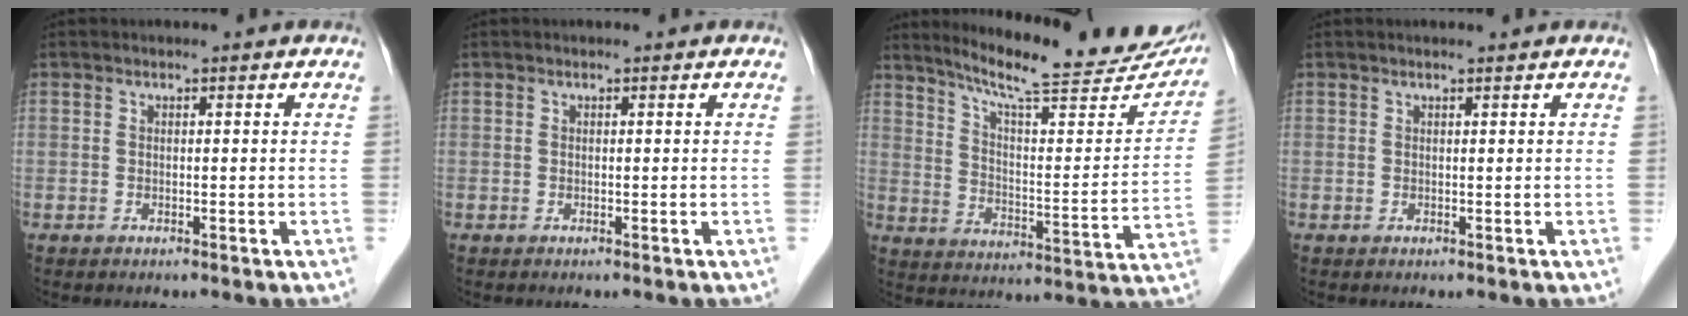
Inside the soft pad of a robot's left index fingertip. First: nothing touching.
{"total": 0.0}
{"total": 24.4, "force": [21.4, 3.2, 11.4], "torque": [-0.166, -0.052, 0.282]}
{"total": 0.7, "force": [0.5, -0.1, 0.4], "torque": [-0.008, 0.003, 0.011]}